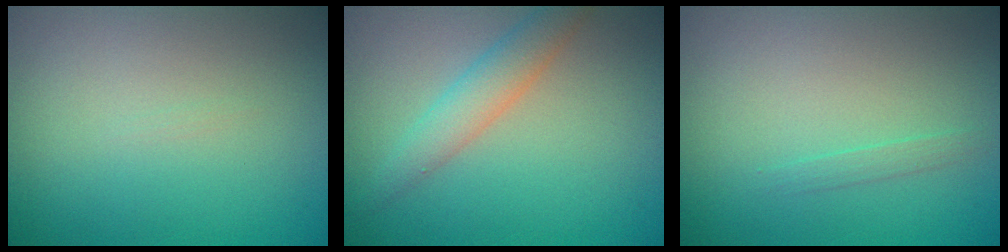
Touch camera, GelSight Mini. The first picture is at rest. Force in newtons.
{"total": 2.8, "press": 2.8, "slide": 0.1}
{"total": 0.7, "press": 0.7, "slide": 0.0}